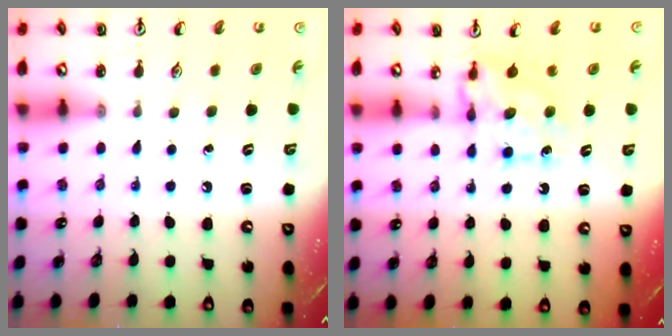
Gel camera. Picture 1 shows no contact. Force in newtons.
{"total": 7.6, "press": 7.6, "slide": 0.7}